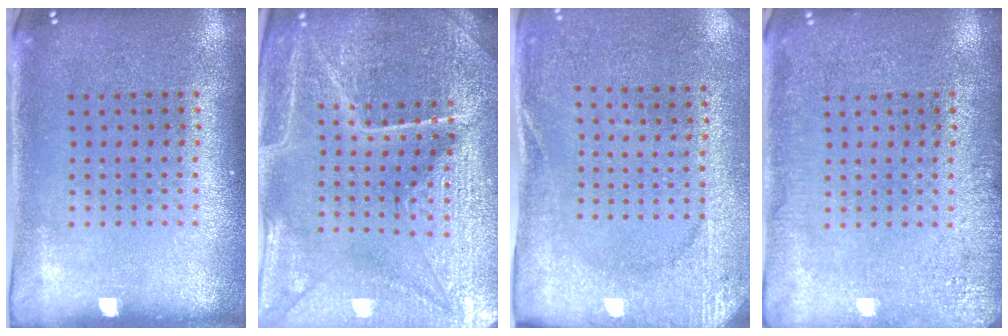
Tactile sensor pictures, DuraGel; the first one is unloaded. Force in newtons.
{"total": 5.2, "press": 4.9, "slide": 1.8}
{"total": 2.6, "press": 2.4, "slide": 0.9}
{"total": 2.8, "press": 2.8, "slide": 0.3}